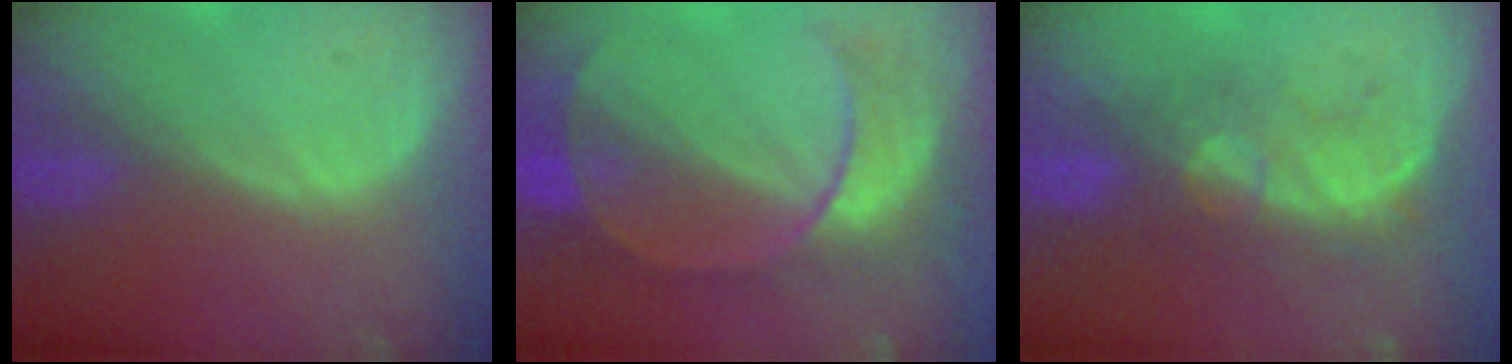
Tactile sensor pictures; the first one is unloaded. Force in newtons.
{"total": 8.8, "press": 8.3, "slide": 2.8}
{"total": 8.2, "press": 7.6, "slide": 2.9}